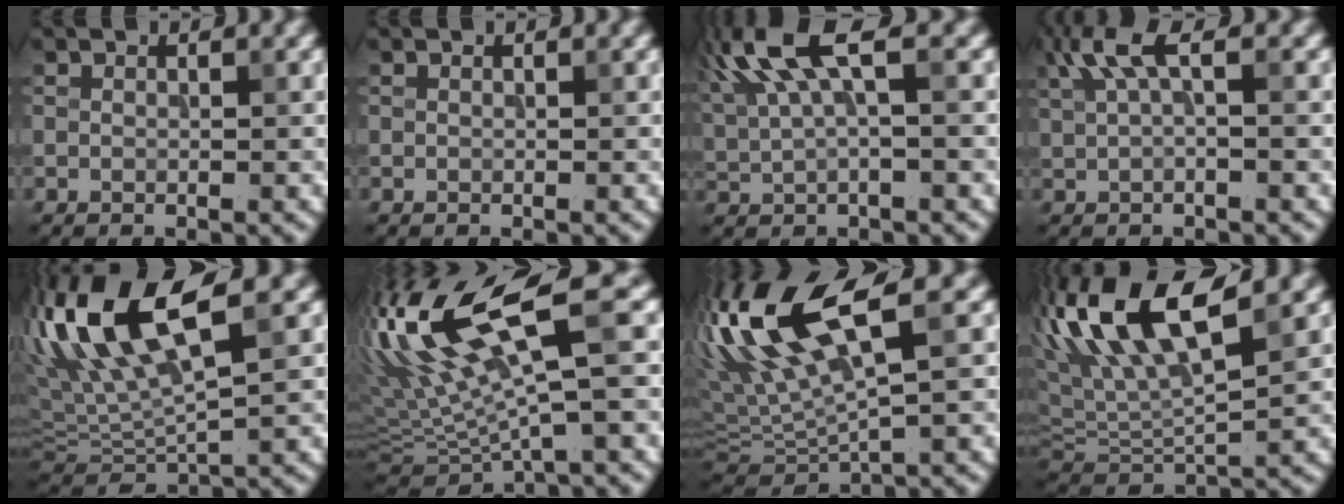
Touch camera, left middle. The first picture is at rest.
{"total": 0.0}
{"total": 6.9, "force": [3.2, 2.0, 5.8], "torque": [-0.130, 0.015, 0.065]}
{"total": 3.2, "force": [1.4, 0.8, 2.8], "torque": [-0.055, 0.003, 0.027]}
{"total": 12.1, "force": [4.4, 3.5, 10.7], "torque": [-0.224, 0.026, 0.079]}
{"total": 13.0, "force": [4.3, 2.9, 11.9], "torque": [-0.240, 0.010, 0.084]}
{"total": 12.0, "force": [4.3, 3.4, 10.7], "torque": [-0.221, 0.017, 0.081]}
{"total": 11.4, "force": [4.9, 3.3, 9.8], "torque": [-0.193, 0.023, 0.087]}